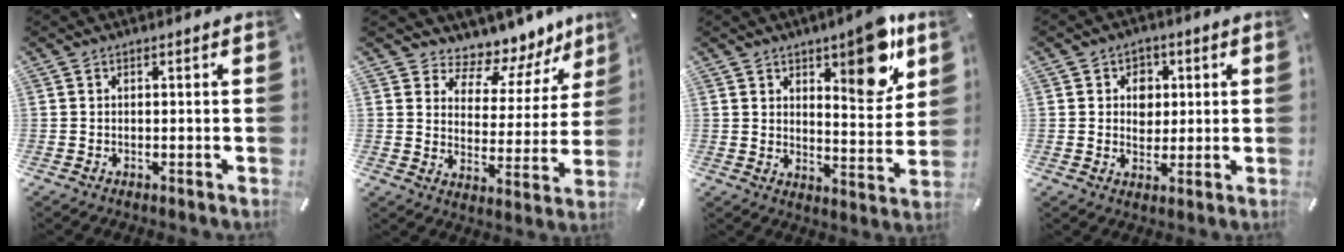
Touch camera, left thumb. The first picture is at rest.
{"total": 8.4, "force": [6.9, 4.7, 1.3], "torque": [-0.015, -0.083, 0.116]}
{"total": 13.1, "force": [7.8, 5.6, 8.9], "torque": [-0.091, -0.049, 0.126]}
{"total": 5.5, "force": [0.8, 5.0, 2.2], "torque": [-0.023, -0.001, 0.009]}